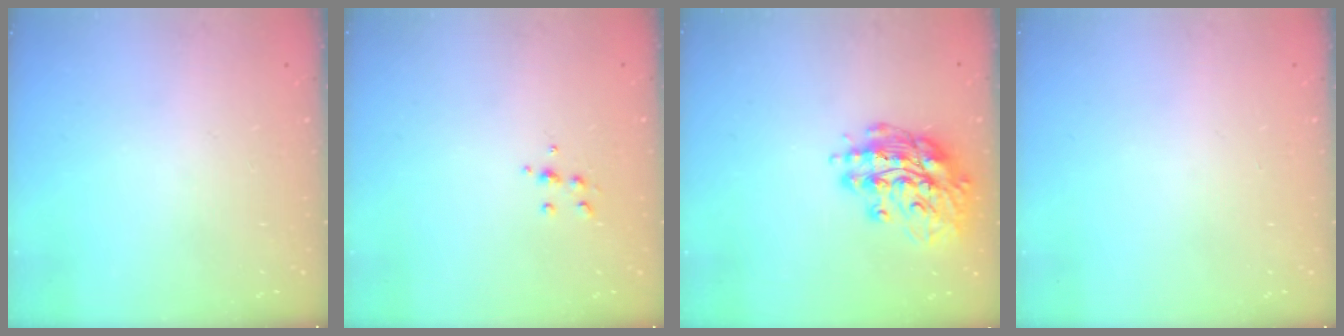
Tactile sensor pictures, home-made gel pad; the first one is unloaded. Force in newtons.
{"total": 5.8, "press": 5.7, "slide": 0.8}
{"total": 15.2, "press": 15.2, "slide": 0.8}
{"total": 0.0}